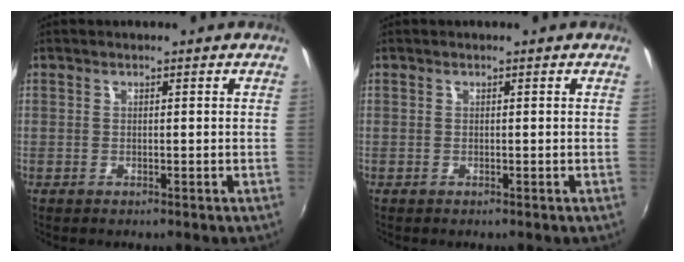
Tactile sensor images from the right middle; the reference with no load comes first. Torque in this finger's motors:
{"motor_torque": [0.16, -0.13, 0.08, 0.00]}